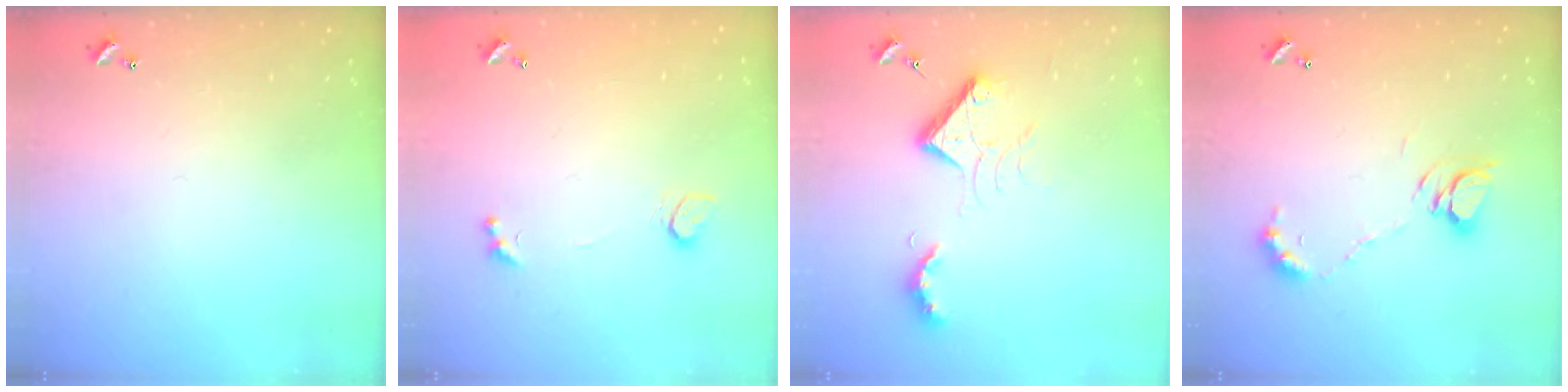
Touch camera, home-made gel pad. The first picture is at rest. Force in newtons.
{"total": 2.5, "press": 2.2, "slide": 1.2}
{"total": 10.7, "press": 10.7, "slide": 0.9}
{"total": 8.2, "press": 8.2, "slide": 0.8}